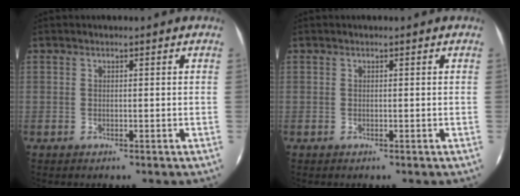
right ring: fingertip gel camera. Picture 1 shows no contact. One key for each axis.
{"total": 0.0}